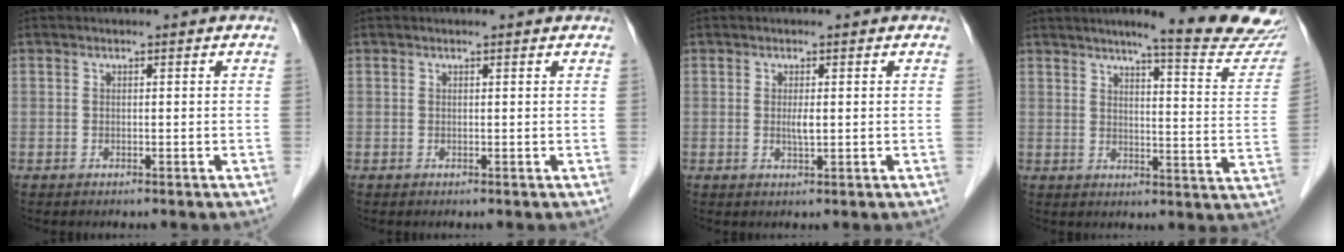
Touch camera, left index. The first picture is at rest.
{"total": 1.0, "force": [0.9, 0.0, 0.4], "torque": [-0.013, 0.008, 0.011]}
{"total": 1.6, "force": [0.1, 0.2, 1.6], "torque": [-0.033, -0.003, 0.003]}
{"total": 16.3, "force": [14.6, 0.2, 7.2], "torque": [-0.082, -0.066, 0.165]}